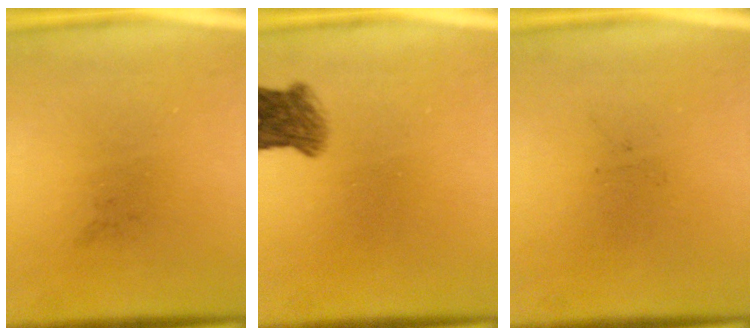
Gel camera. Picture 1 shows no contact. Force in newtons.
{"total": 4.5}
{"total": 0.0}